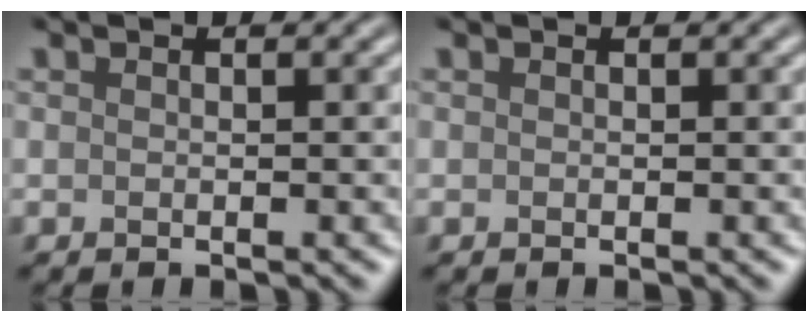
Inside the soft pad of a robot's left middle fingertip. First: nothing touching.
{"total": 0.0}